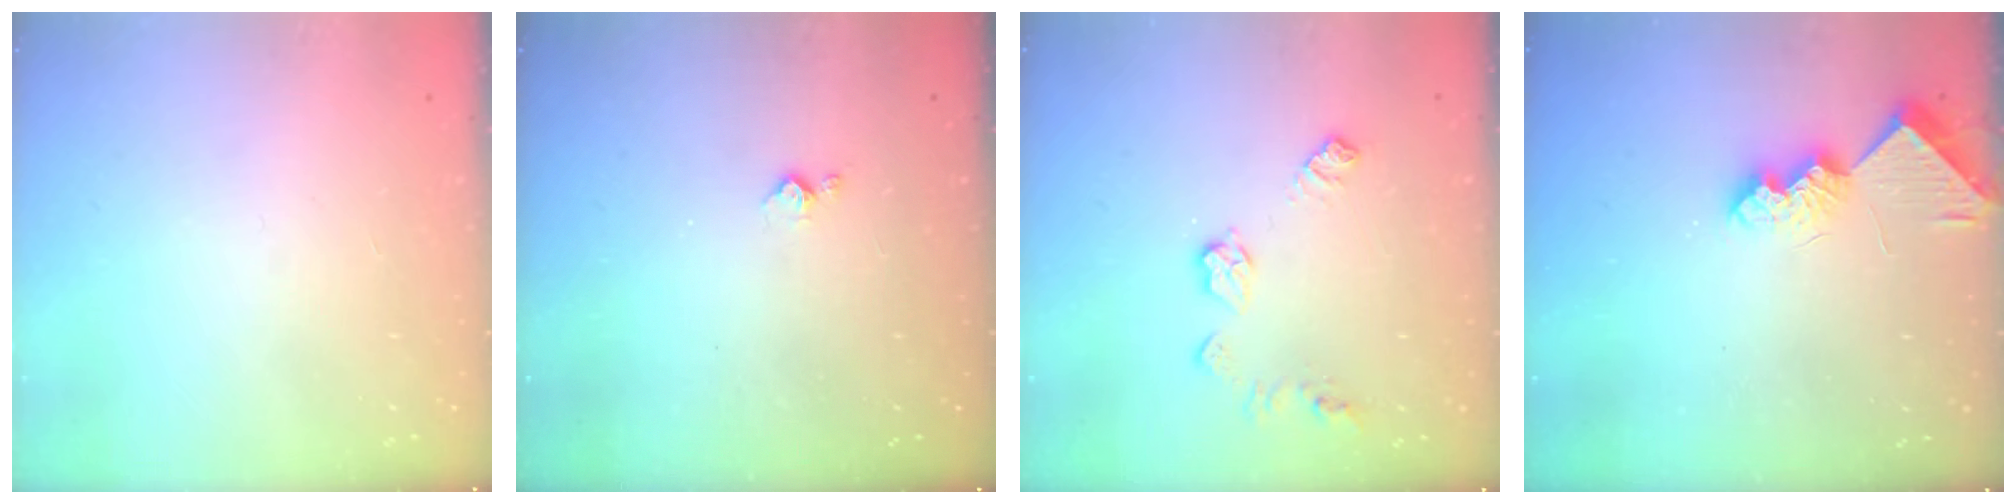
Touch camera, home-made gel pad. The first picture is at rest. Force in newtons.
{"total": 2.8, "press": 2.7, "slide": 0.4}
{"total": 8.7, "press": 8.7, "slide": 0.2}
{"total": 8.3, "press": 8.3, "slide": 0.3}